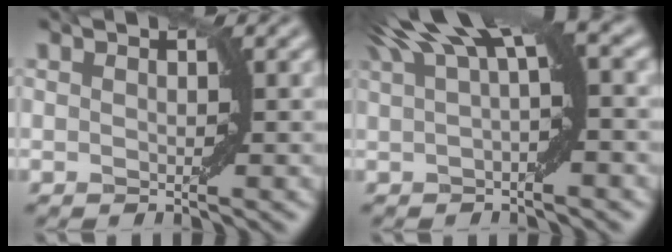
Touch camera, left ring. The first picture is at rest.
{"total": 6.7, "force": [2.7, 1.6, 5.9], "torque": [-0.088, 0.019, 0.042]}